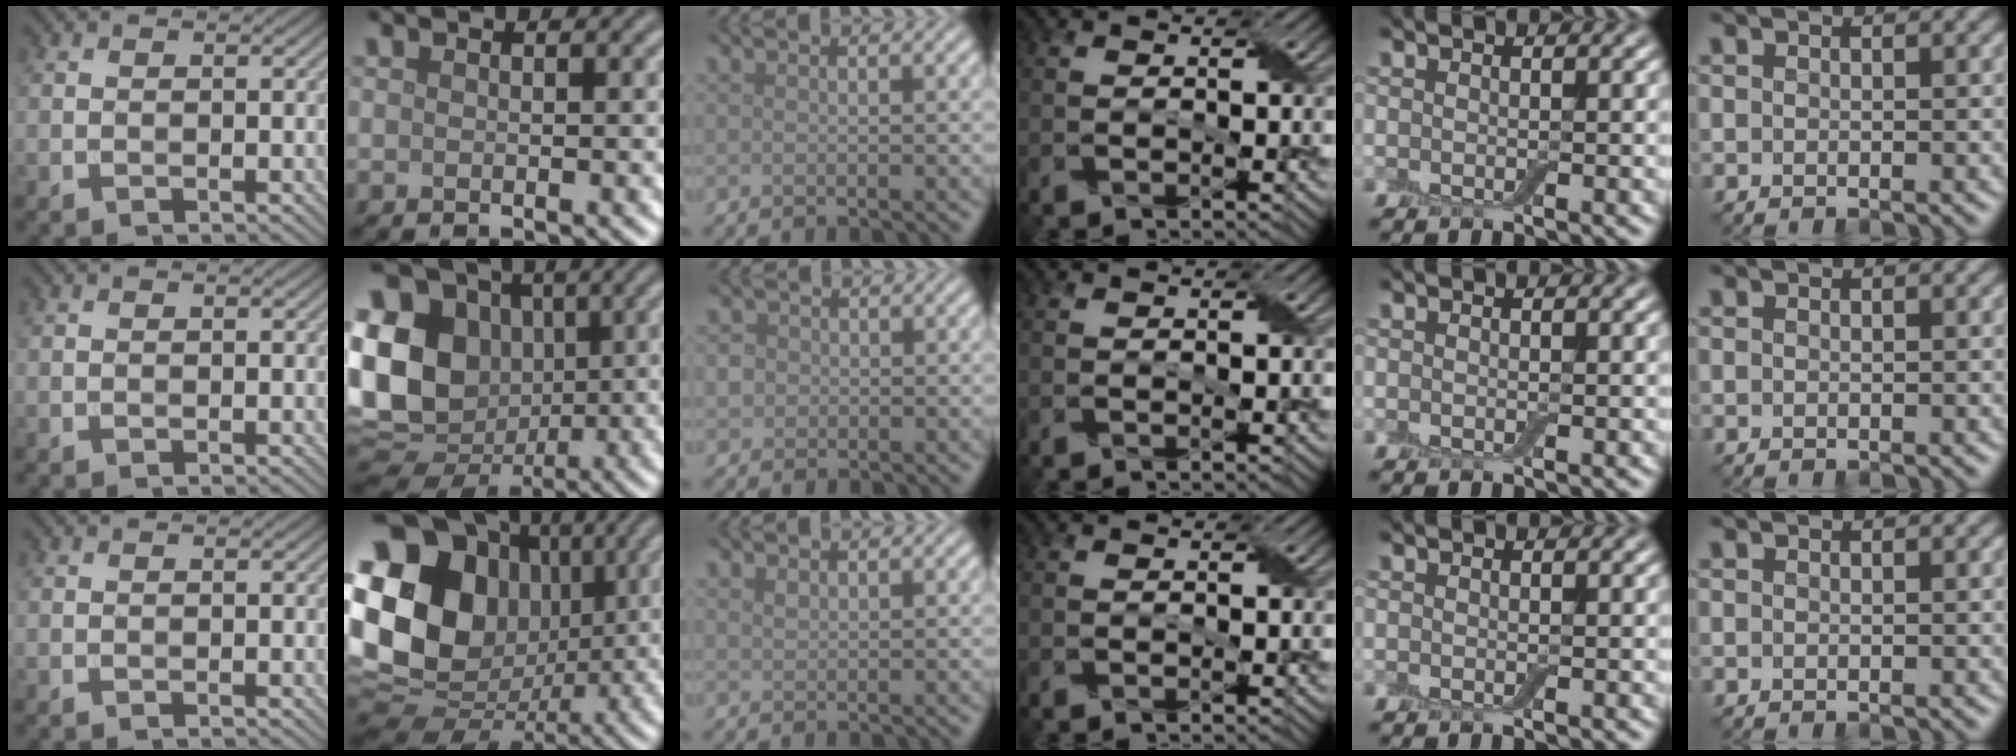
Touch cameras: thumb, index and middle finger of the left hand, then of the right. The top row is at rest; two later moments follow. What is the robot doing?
{"motion": "fold", "object": "aluminum foil"}